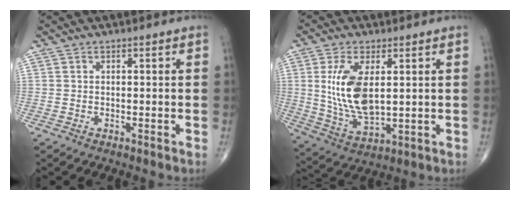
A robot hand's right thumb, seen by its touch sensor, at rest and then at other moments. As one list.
[{"total": 12.5, "force": [2.2, 6.1, 10.8], "torque": [-0.212, -0.017, 0.055]}]